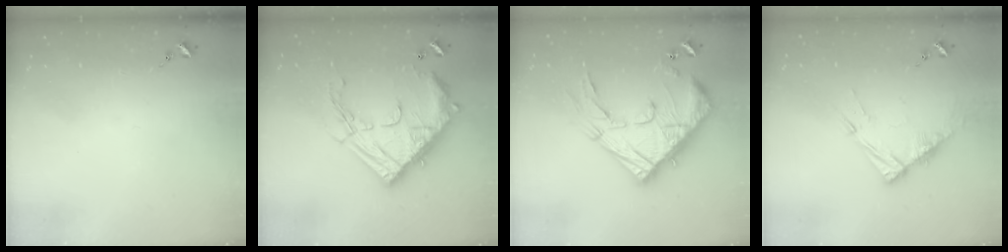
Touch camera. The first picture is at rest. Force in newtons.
{"total": 23.7, "press": 23.6, "slide": 2.2}
{"total": 24.5, "press": 24.4, "slide": 2.2}
{"total": 10.5, "press": 10.4, "slide": 1.0}